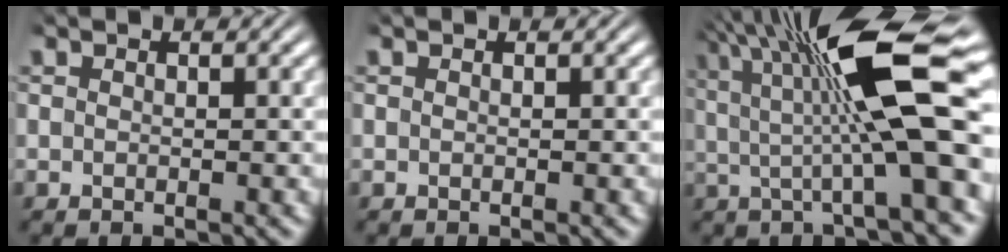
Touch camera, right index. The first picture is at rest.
{"total": 0.0}
{"total": 9.8, "force": [3.1, 2.1, 9.0], "torque": [-0.142, 0.017, 0.051]}